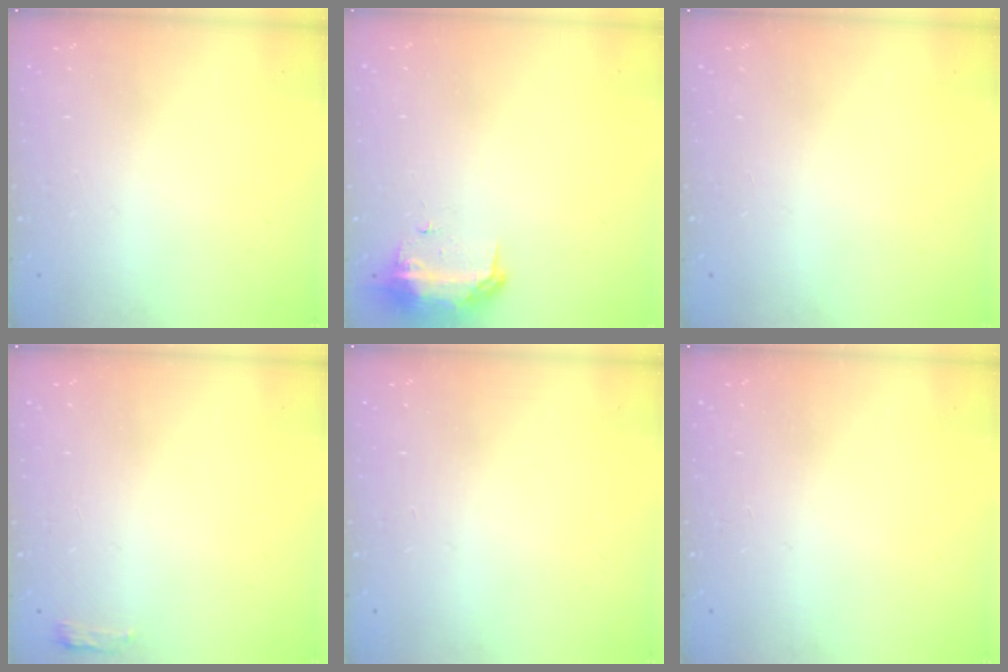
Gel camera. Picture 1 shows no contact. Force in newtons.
{"total": 8.7, "press": 8.5, "slide": 1.8}
{"total": 0.0}
{"total": 3.3, "press": 3.2, "slide": 0.9}
{"total": 0.0}
{"total": 0.0}